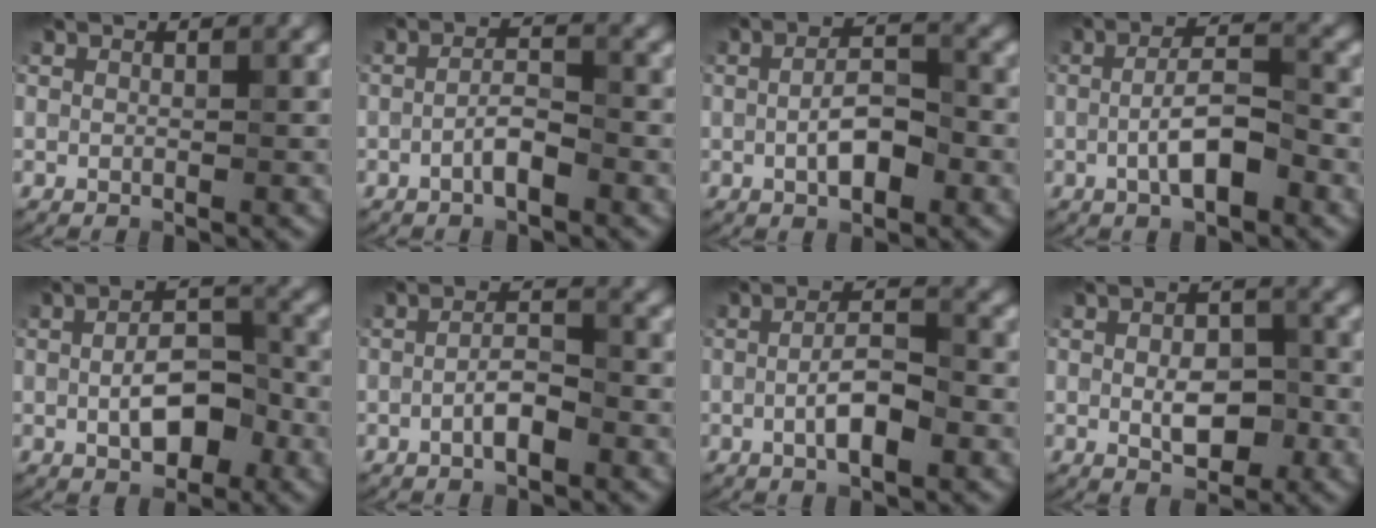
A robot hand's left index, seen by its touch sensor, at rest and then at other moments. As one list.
[{"total": 2.3, "force": [-1.2, 0.6, 1.9], "torque": [-0.036, 0.008, -0.026]}, {"total": 3.8, "force": [-0.7, 1.6, 3.3], "torque": [-0.064, 0.000, -0.013]}, {"total": 4.4, "force": [-1.2, 1.4, 4.0], "torque": [-0.074, 0.005, -0.026]}, {"total": 5.4, "force": [-0.9, 2.8, 4.4], "torque": [-0.083, -0.001, -0.013]}, {"total": 2.6, "force": [-1.1, 0.8, 2.2], "torque": [-0.041, 0.007, -0.025]}, {"total": 3.9, "force": [-0.9, 1.3, 3.6], "torque": [-0.067, 0.002, -0.020]}, {"total": 4.2, "force": [-0.6, 2.4, 3.4], "torque": [-0.057, -0.003, -0.008]}]